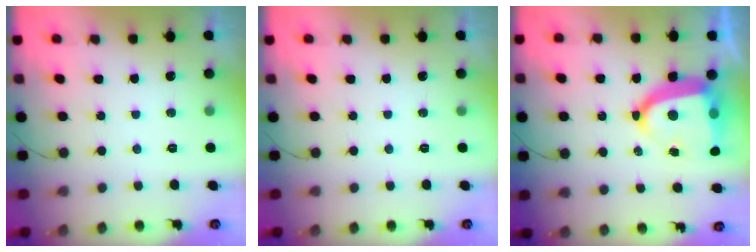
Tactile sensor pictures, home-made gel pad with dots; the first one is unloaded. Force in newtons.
{"total": 0.0}
{"total": 16.3, "press": 16.2, "slide": 1.6}